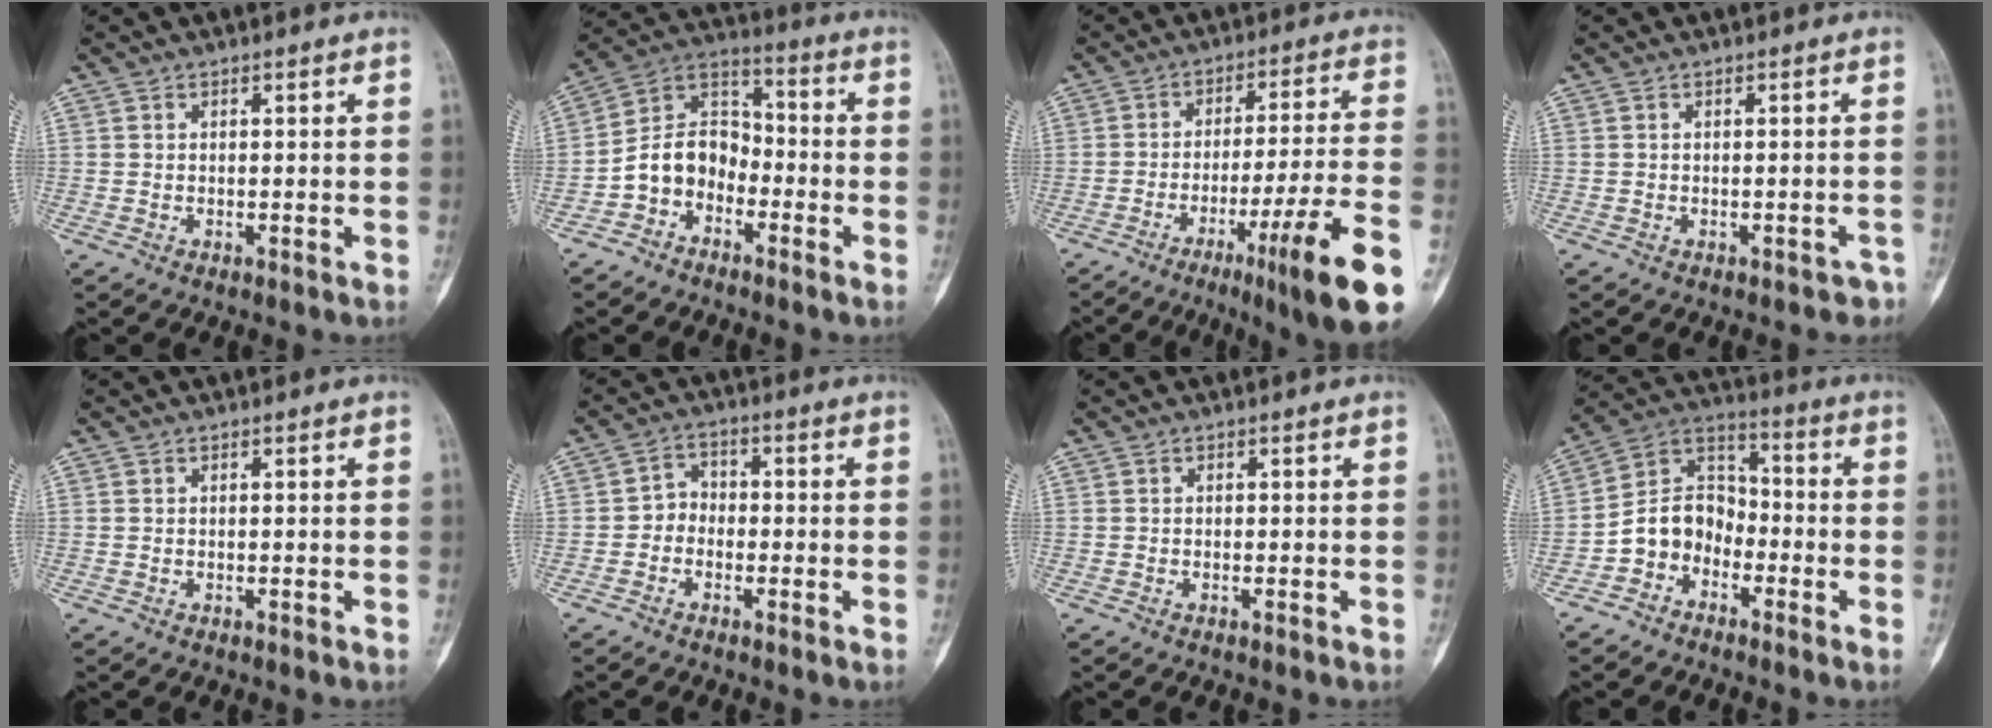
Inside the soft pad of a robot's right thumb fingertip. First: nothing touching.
{"total": 9.8, "force": [-4.2, 7.5, 4.8], "torque": [-0.063, 0.066, -0.093]}
{"total": 18.4, "force": [-9.3, 1.0, 15.9], "torque": [-0.213, 0.030, -0.137]}
{"total": 2.7, "force": [-2.2, 1.4, 0.8], "torque": [0.002, 0.017, -0.022]}
{"total": 0.0}
{"total": 3.8, "force": [-1.3, 3.3, 1.6], "torque": [-0.005, 0.019, -0.036]}
{"total": 0.0}
{"total": 9.5, "force": [-4.2, 7.5, 4.1], "torque": [-0.048, 0.065, -0.092]}